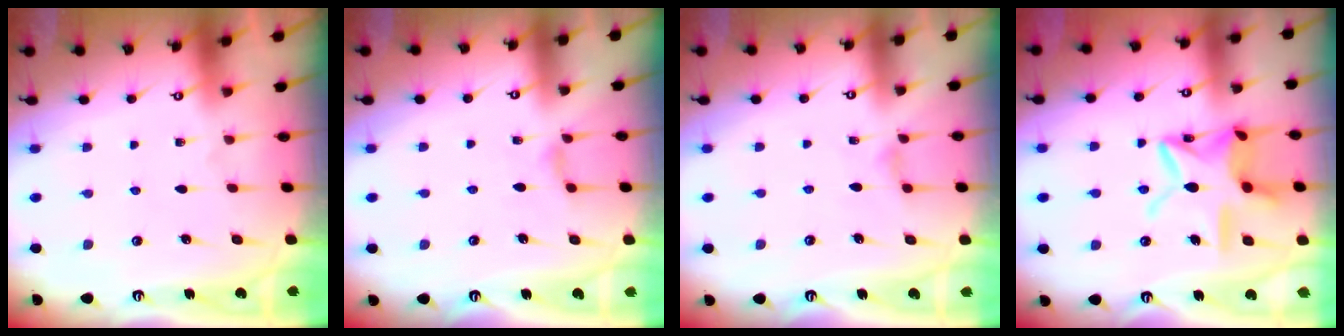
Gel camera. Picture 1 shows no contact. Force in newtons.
{"total": 2.3, "press": 2.2, "slide": 0.5}
{"total": 3.1, "press": 3.1, "slide": 0.6}
{"total": 16.8, "press": 16.7, "slide": 1.6}